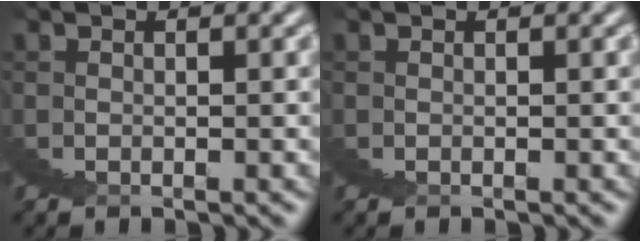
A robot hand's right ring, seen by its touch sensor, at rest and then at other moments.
{"total": 0.0}